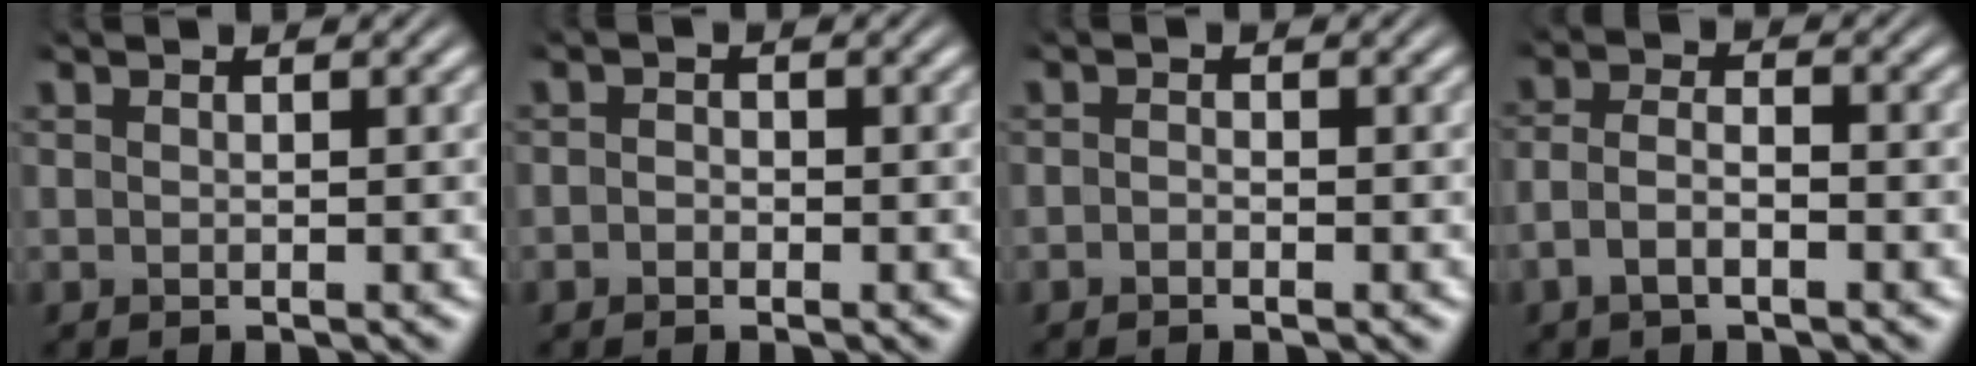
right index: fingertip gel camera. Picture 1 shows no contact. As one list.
[{"total": 0.8, "force": [-0.6, 0.5, -0.1], "torque": [0.003, -0.002, -0.013]}, {"total": 0.6, "force": [-0.6, 0.2, -0.1], "torque": [0.000, -0.002, -0.013]}, {"total": 3.6, "force": [-1.4, 2.3, 2.3], "torque": [-0.054, -0.004, -0.027]}]